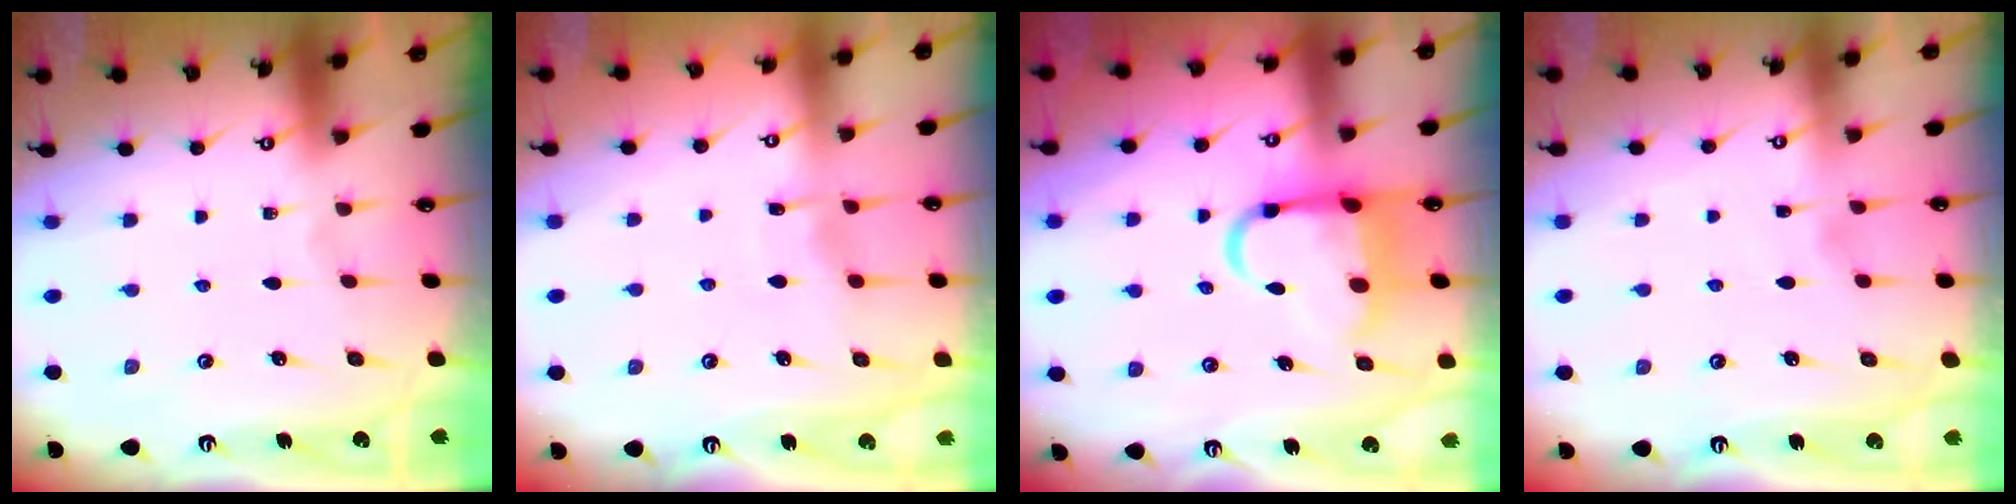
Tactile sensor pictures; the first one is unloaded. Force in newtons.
{"total": 4.7, "press": 4.7, "slide": 0.7}
{"total": 11.0, "press": 10.8, "slide": 1.8}
{"total": 2.0, "press": 2.0, "slide": 0.1}